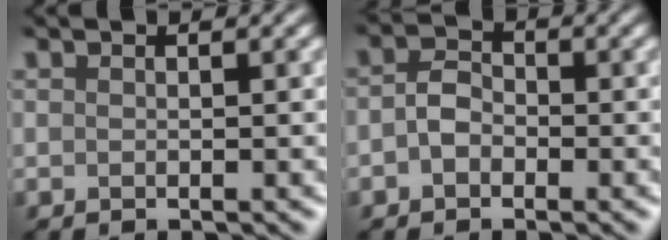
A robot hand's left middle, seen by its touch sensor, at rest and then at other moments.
{"total": 1.3, "force": [-0.8, 0.9, 0.4], "torque": [-0.016, 0.005, -0.017]}